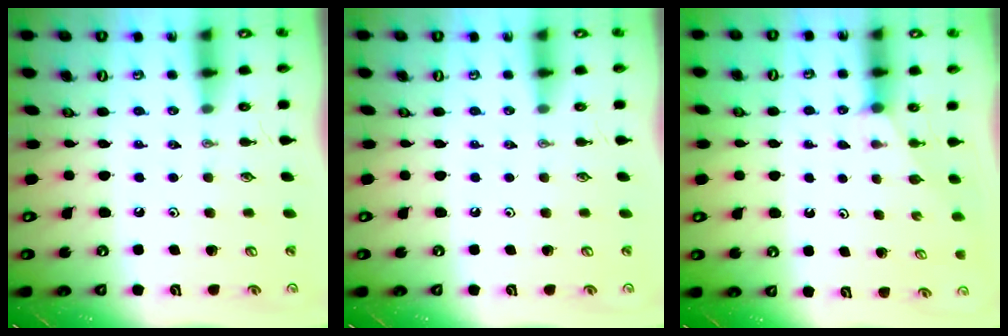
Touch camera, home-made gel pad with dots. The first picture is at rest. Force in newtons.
{"total": 0.0}
{"total": 1.8, "press": 1.8, "slide": 0.2}